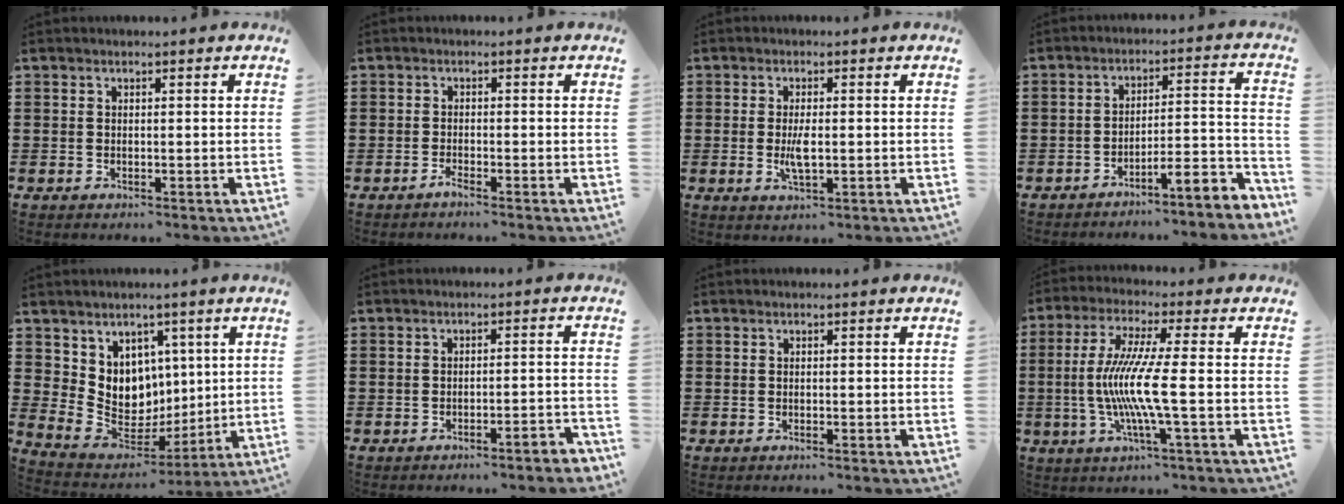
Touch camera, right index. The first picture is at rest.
{"total": 1.2, "force": [-1.1, -0.1, 0.4], "torque": [-0.010, -0.004, -0.021]}
{"total": 3.7, "force": [-0.3, 1.2, 3.5], "torque": [-0.077, -0.007, -0.010]}
{"total": 5.4, "force": [-4.7, 0.0, 2.6], "torque": [-0.044, -0.014, -0.093]}
{"total": 8.0, "force": [3.3, 7.1, 1.4], "torque": [-0.057, -0.036, 0.071]}
{"total": 2.3, "force": [-2.1, -0.1, 1.0], "torque": [-0.019, 0.001, -0.044]}
{"total": 0.0}
{"total": 10.1, "force": [-2.0, -0.1, 10.0], "torque": [-0.215, -0.022, -0.050]}